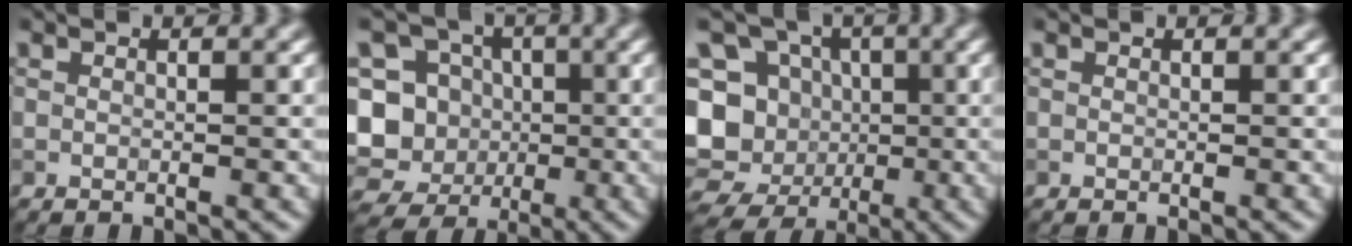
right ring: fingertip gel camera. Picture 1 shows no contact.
{"total": 16.0, "force": [-3.3, 14.9, 4.7], "torque": [-0.119, 0.005, -0.073]}
{"total": 14.8, "force": [-3.2, 13.2, 5.8], "torque": [-0.129, 0.013, -0.070]}
{"total": 0.0}